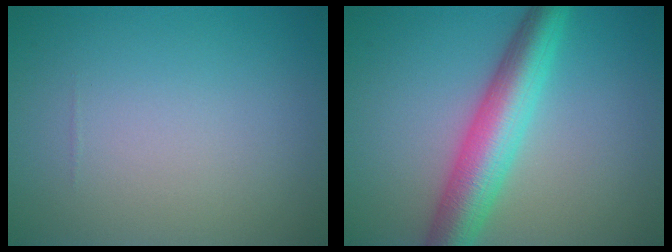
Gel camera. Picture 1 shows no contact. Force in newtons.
{"total": 6.6, "press": 6.6, "slide": 0.3}